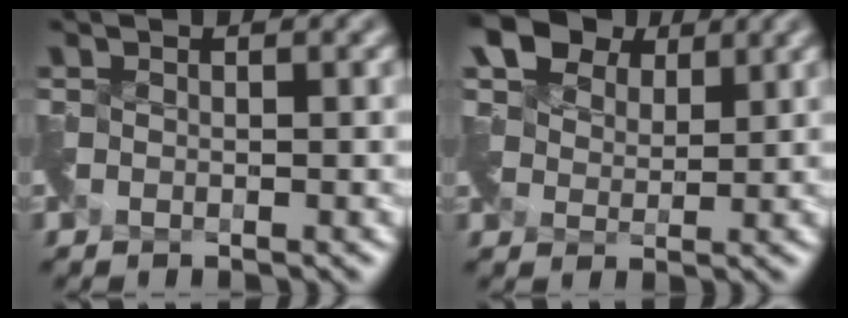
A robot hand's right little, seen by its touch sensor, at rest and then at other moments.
{"total": 9.0, "force": [6.3, 5.1, 4.0], "torque": [-0.094, 0.020, 0.096]}